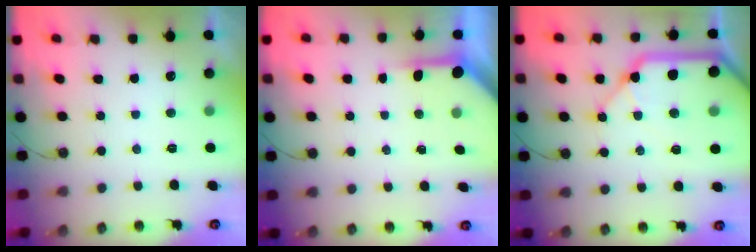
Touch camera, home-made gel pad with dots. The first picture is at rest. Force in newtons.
{"total": 3.8, "press": 3.8, "slide": 0.3}
{"total": 19.2, "press": 19.0, "slide": 3.0}